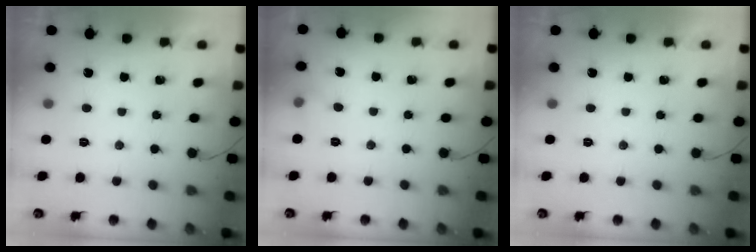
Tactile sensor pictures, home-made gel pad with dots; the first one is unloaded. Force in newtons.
{"total": 4.7, "press": 4.4, "slide": 1.6}
{"total": 0.0}